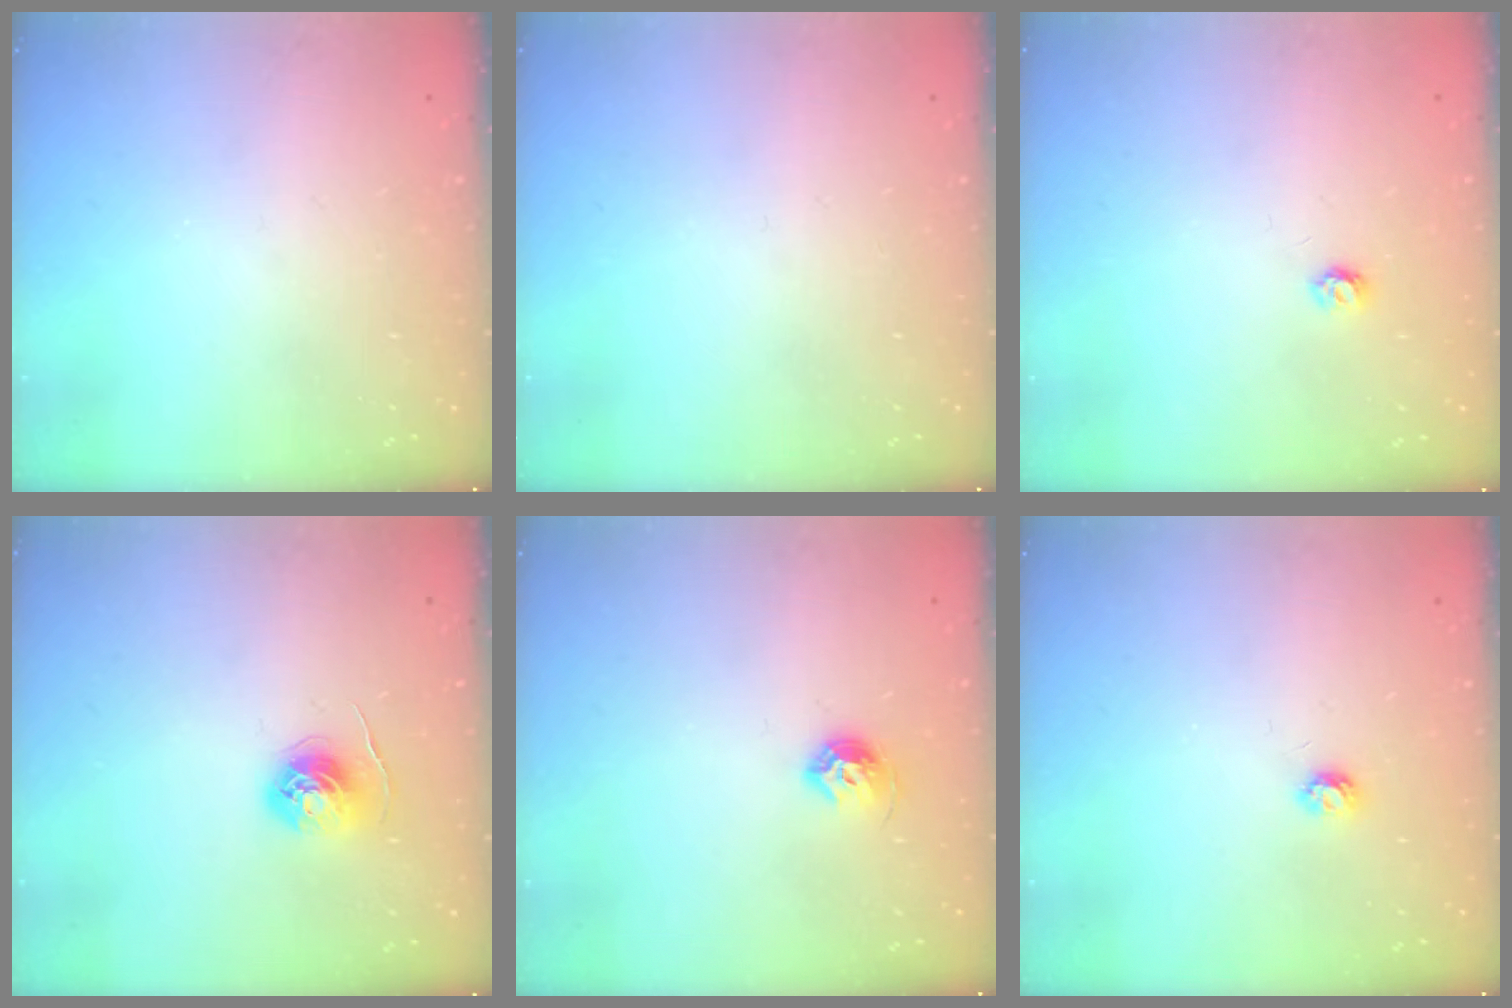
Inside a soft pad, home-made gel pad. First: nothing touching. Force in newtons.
{"total": 0.0}
{"total": 3.6, "press": 3.6, "slide": 0.3}
{"total": 5.7, "press": 5.7, "slide": 0.5}
{"total": 7.6, "press": 7.5, "slide": 1.1}
{"total": 4.2, "press": 4.2, "slide": 0.5}